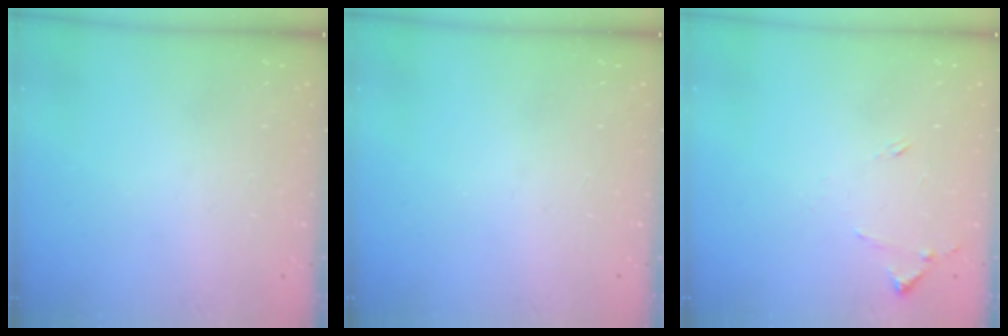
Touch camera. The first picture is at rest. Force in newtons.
{"total": 0.0}
{"total": 8.0, "press": 8.0, "slide": 0.7}